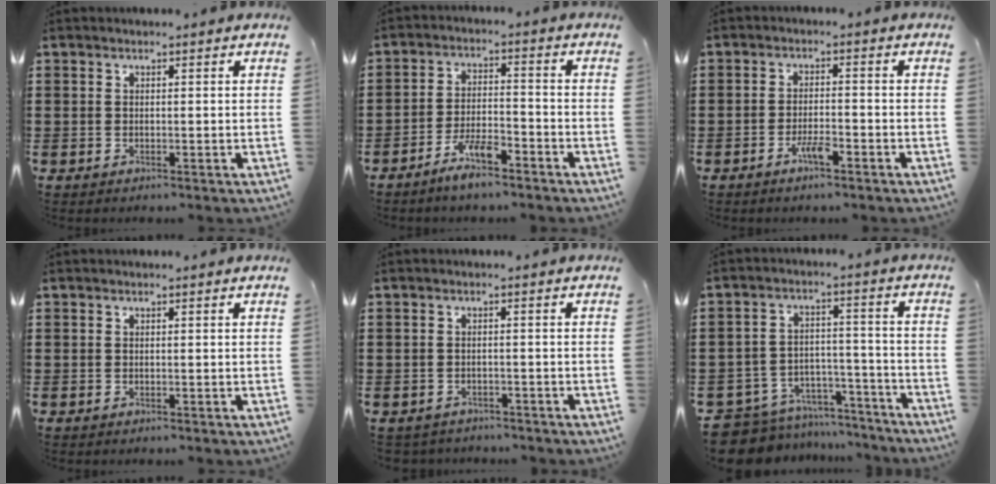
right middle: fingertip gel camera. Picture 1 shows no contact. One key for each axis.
{"total": 5.6, "fx": -4.6, "fy": 1.0, "fz": 3.1, "tx": -0.074, "ty": -0.002, "tz": -0.091}
{"total": 3.5, "fx": -2.3, "fy": 0.6, "fz": 2.6, "tx": -0.059, "ty": -0.001, "tz": -0.044}
{"total": 0.0}
{"total": 1.4, "fx": -1.4, "fy": 0.3, "fz": -0.2, "tx": -0.003, "ty": 0.001, "tz": -0.032}
{"total": 8.2, "fx": -7.9, "fy": 2.0, "fz": 1.1, "tx": -0.037, "ty": 0.020, "tz": -0.161}